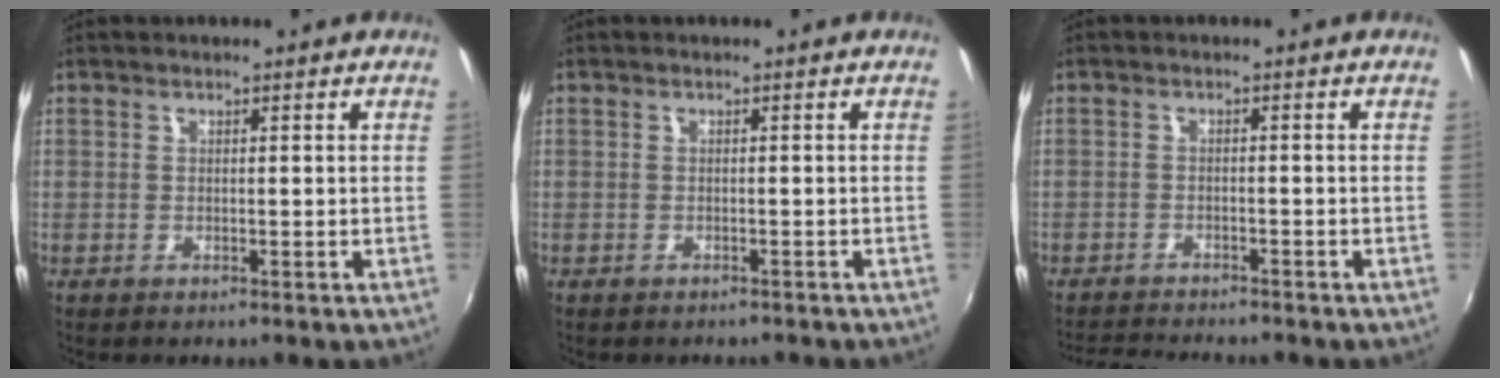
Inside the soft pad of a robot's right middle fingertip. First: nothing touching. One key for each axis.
{"total": 1.6, "fx": -1.3, "fy": 0.9, "fz": 0.3, "tx": -0.009, "ty": -0.002, "tz": -0.016}
{"total": 6.3, "fx": -6.0, "fy": 0.9, "fz": 1.8, "tx": -0.054, "ty": -0.010, "tz": -0.096}